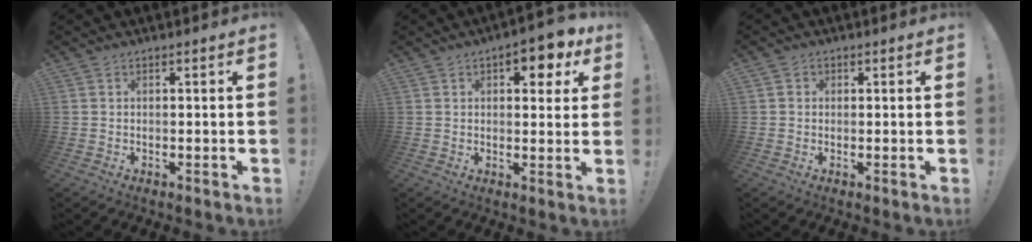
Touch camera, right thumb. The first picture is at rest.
{"total": 8.1, "force": [3.9, 3.8, 5.9], "torque": [-0.058, -0.016, 0.060]}
{"total": 1.4, "force": [0.3, 1.3, 0.4], "torque": [0.001, 0.001, 0.003]}